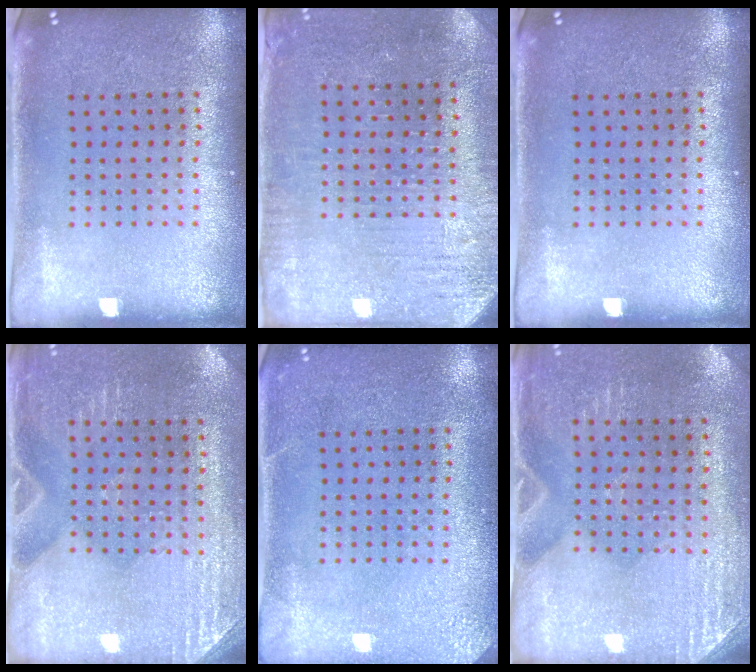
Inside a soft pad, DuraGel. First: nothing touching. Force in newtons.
{"total": 3.1, "press": 2.8, "slide": 1.3}
{"total": 0.0}
{"total": 3.0, "press": 2.8, "slide": 1.0}
{"total": 2.7, "press": 2.6, "slide": 0.2}
{"total": 2.8, "press": 2.6, "slide": 1.2}